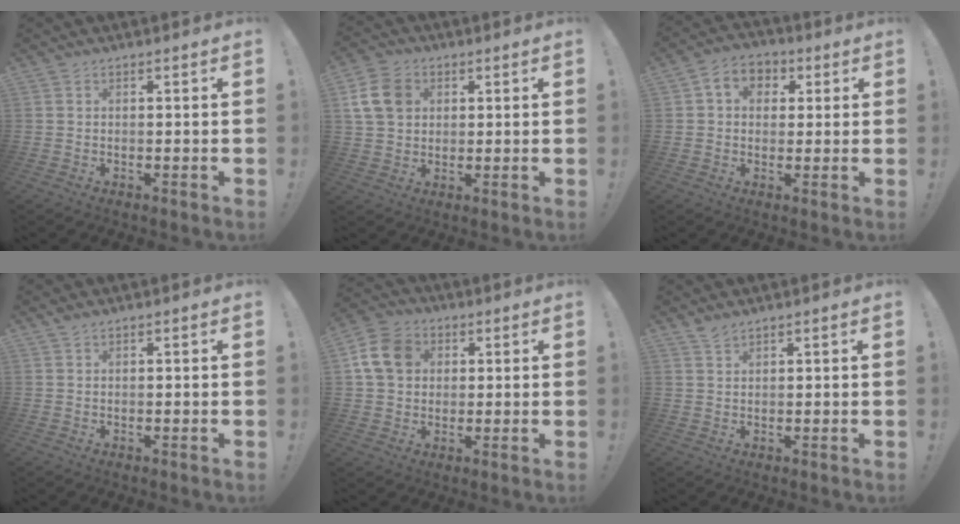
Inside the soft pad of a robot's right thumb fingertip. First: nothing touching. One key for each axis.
{"total": 11.0, "fx": 3.3, "fy": 8.5, "fz": 6.0, "tx": -0.112, "ty": -0.002, "tz": 0.070}
{"total": 6.9, "fx": 1.5, "fy": 5.7, "fz": 3.6, "tx": -0.044, "ty": -0.001, "tz": 0.030}
{"total": 1.1, "fx": 0.8, "fy": 0.4, "fz": 0.7, "tx": -0.018, "ty": 0.003, "tz": 0.016}
{"total": 12.1, "fx": 3.4, "fy": 9.8, "fz": 6.3, "tx": -0.105, "ty": 0.002, "tz": 0.072}
{"total": 2.2, "fx": 2.0, "fy": 0.6, "fz": 0.7, "tx": -0.012, "ty": -0.010, "tz": 0.036}